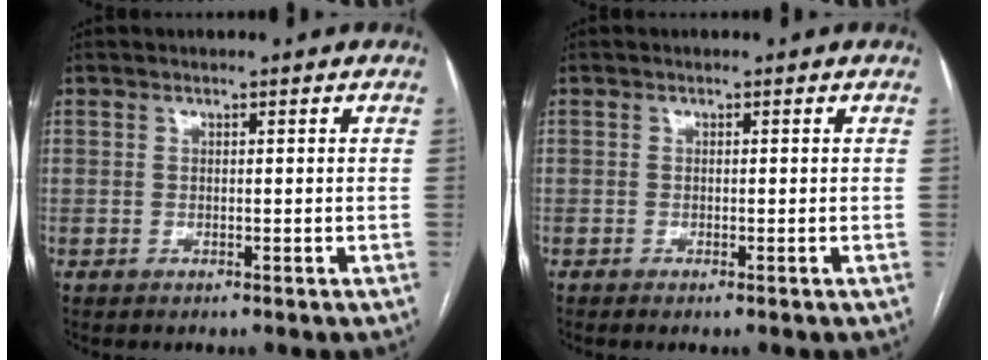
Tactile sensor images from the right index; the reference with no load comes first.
{"total": 0.6, "force": [-0.4, -0.1, 0.4], "torque": [-0.010, -0.001, -0.007]}